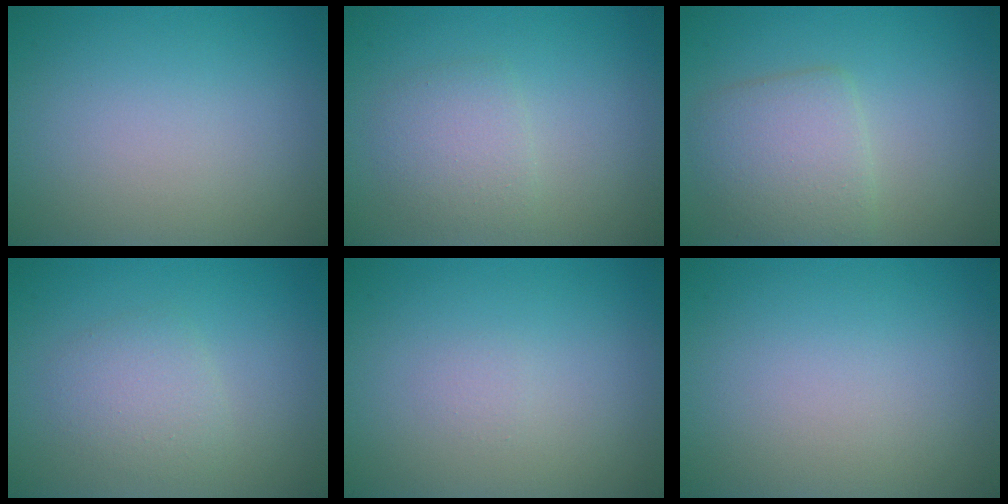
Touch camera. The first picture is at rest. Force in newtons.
{"total": 2.3, "press": 2.3, "slide": 0.0}
{"total": 4.1, "press": 4.1, "slide": 0.1}
{"total": 2.3, "press": 2.3, "slide": 0.2}
{"total": 0.5, "press": 0.5, "slide": 0.1}
{"total": 0.0}